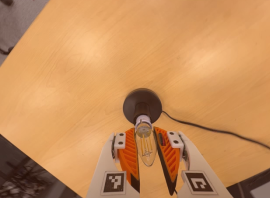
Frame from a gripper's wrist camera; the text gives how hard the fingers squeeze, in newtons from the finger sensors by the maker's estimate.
{"total": 10.9, "left": 9.8, "right": 12.0}